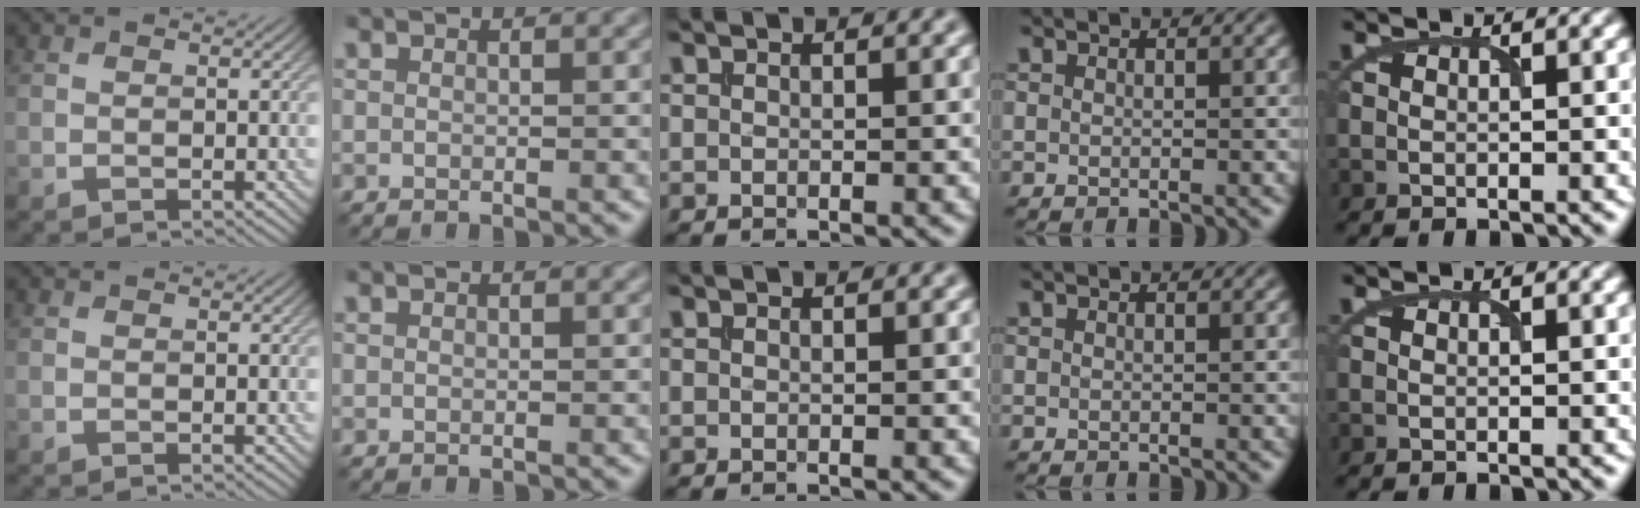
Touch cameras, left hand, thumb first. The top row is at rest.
{}